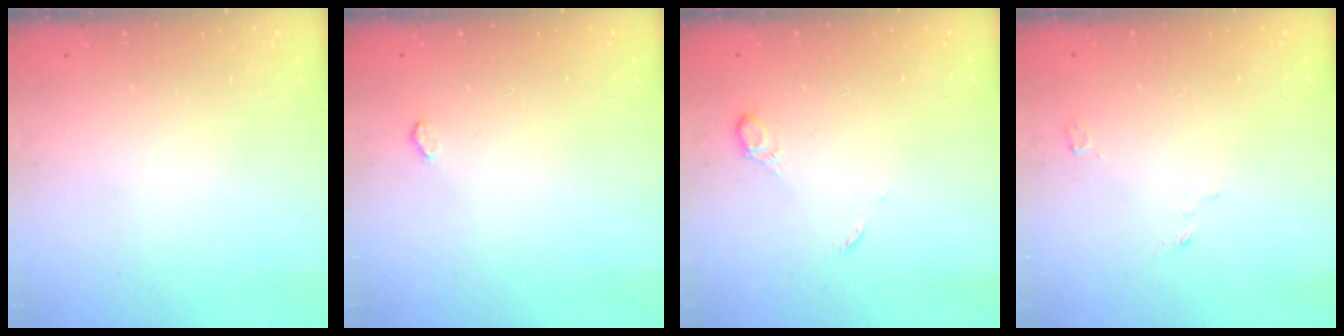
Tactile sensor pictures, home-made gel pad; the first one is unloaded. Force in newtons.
{"total": 3.2, "press": 3.2, "slide": 0.5}
{"total": 4.8, "press": 4.7, "slide": 0.7}
{"total": 2.7, "press": 2.7, "slide": 0.3}